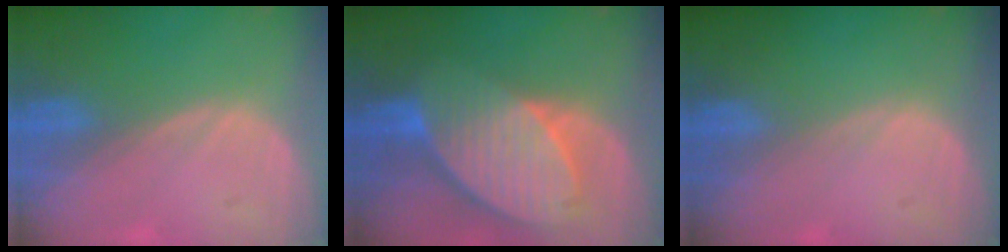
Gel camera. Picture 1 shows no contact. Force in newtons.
{"total": 10.2, "press": 8.9, "slide": 5.0}
{"total": 0.0}